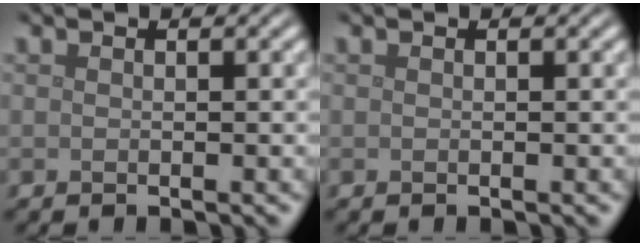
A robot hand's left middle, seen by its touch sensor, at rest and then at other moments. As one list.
[{"total": 0.0}]